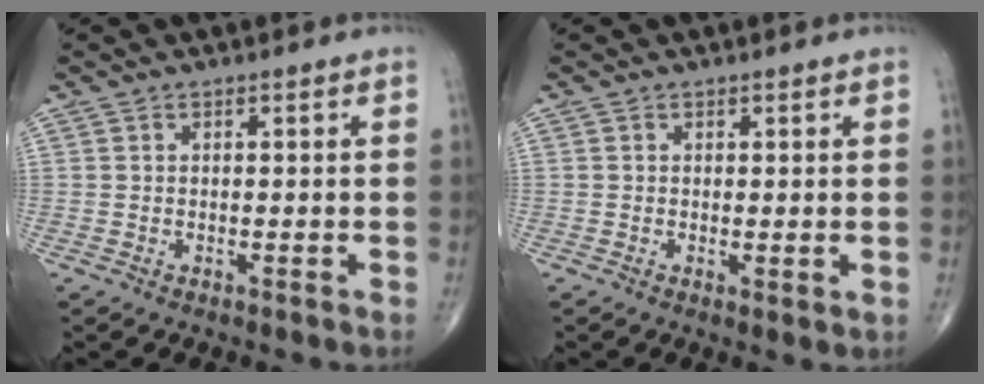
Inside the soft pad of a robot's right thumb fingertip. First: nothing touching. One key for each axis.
{"total": 1.3, "fx": 0.1, "fy": 0.4, "fz": 1.2, "tx": -0.020, "ty": -0.007, "tz": 0.000}